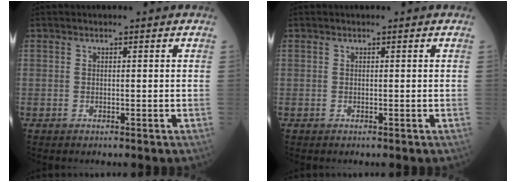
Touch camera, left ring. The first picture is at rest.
{"total": 0.0}